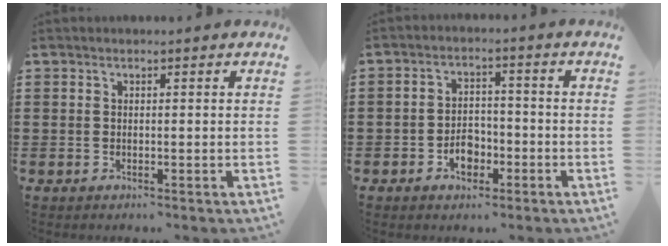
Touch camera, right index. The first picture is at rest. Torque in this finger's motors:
{"motor_torque": [1.16, 0.97, 0.54, 0.04]}